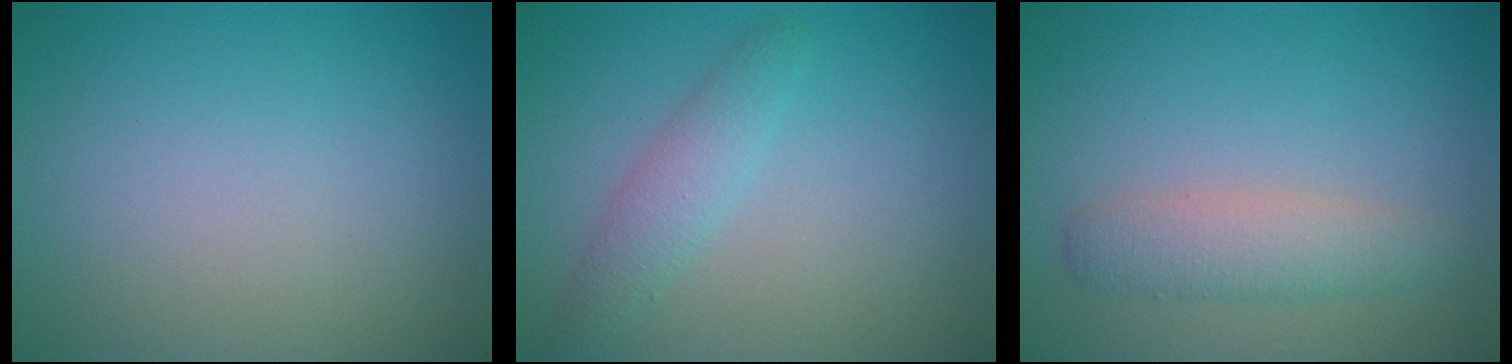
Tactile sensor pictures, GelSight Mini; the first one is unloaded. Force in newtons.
{"total": 2.2, "press": 2.2, "slide": 0.1}
{"total": 2.9, "press": 2.9, "slide": 0.1}